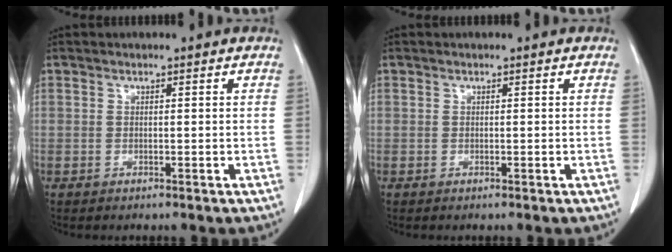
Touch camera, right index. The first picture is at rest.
{"total": 0.0}